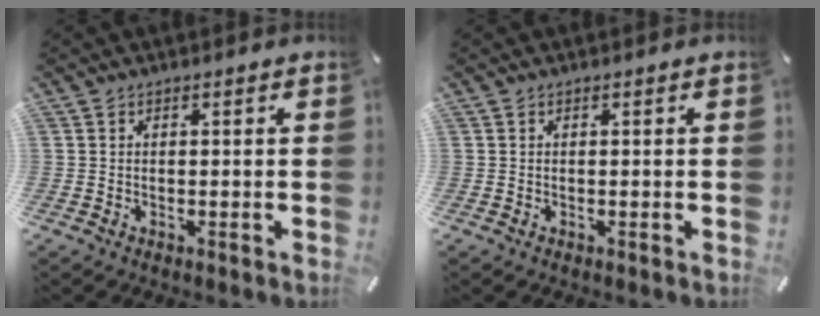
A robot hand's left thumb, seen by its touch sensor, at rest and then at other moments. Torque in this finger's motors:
{"motor_torque": [-0.02, 0.02, 0.00, 0.00, 0.01]}